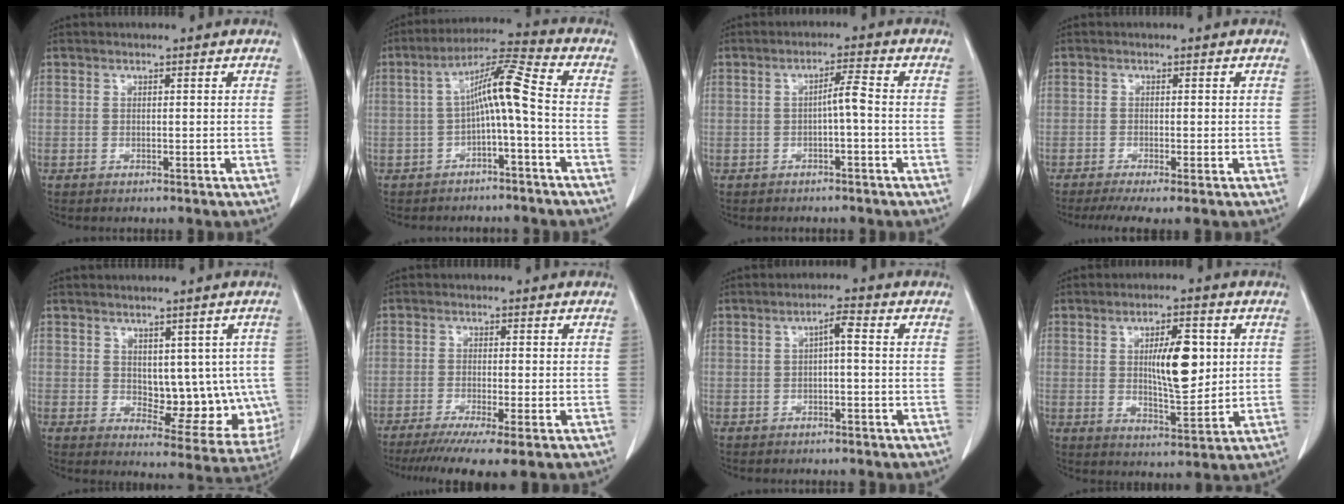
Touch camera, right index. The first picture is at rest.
{"total": 8.1, "force": [-1.2, 0.2, 8.0], "torque": [-0.139, 0.033, -0.024]}
{"total": 2.8, "force": [-0.7, 0.0, 2.8], "torque": [-0.044, 0.006, -0.012]}
{"total": 4.4, "force": [-3.1, 0.3, 3.2], "torque": [-0.049, -0.012, -0.050]}
{"total": 10.3, "force": [0.7, 5.6, 8.6], "torque": [-0.091, 0.000, 0.027]}
{"total": 8.4, "force": [-5.8, 0.2, 6.0], "torque": [-0.093, -0.020, -0.092]}
{"total": 2.5, "force": [0.1, 0.4, 2.5], "torque": [-0.042, 0.008, 0.002]}
{"total": 9.1, "force": [1.7, 2.6, 8.5], "torque": [-0.137, 0.000, 0.034]}